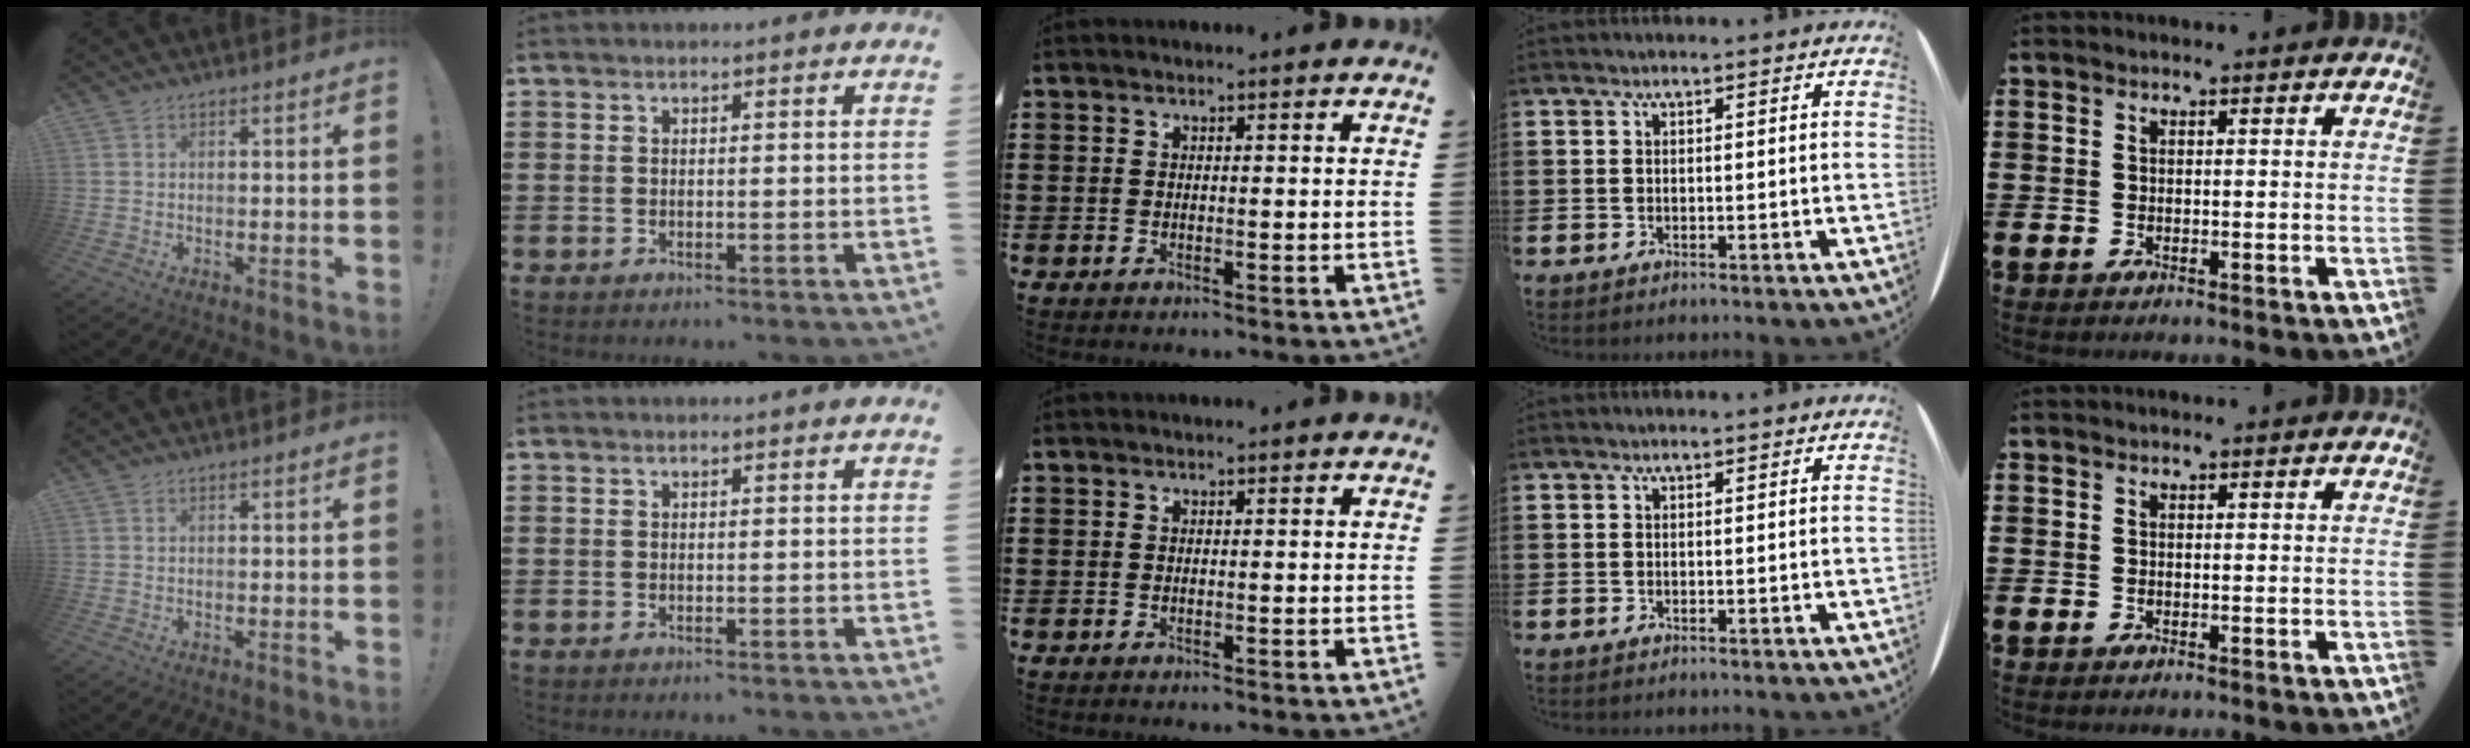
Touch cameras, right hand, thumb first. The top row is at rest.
{}